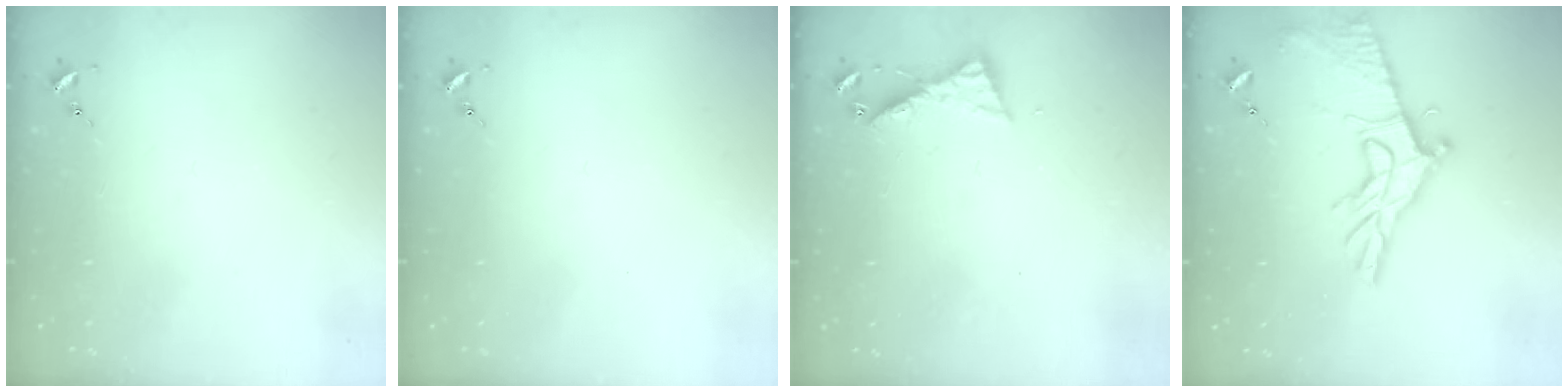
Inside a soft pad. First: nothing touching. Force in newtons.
{"total": 0.0}
{"total": 5.2, "press": 5.2, "slide": 0.4}
{"total": 16.7, "press": 16.7, "slide": 0.7}